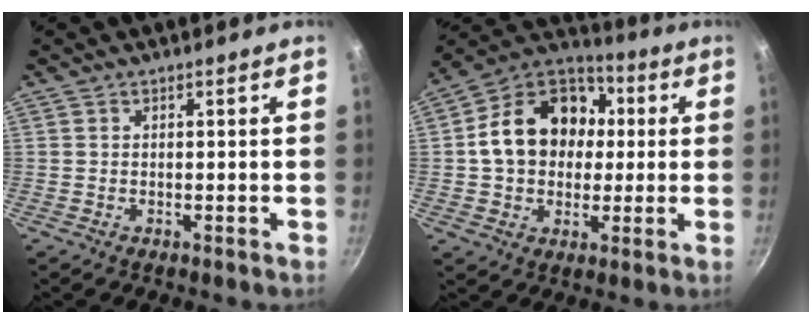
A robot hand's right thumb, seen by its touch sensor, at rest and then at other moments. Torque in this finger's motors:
{"motor_torque": [1.98, 1.97, 1.24, -0.21, 0.13]}